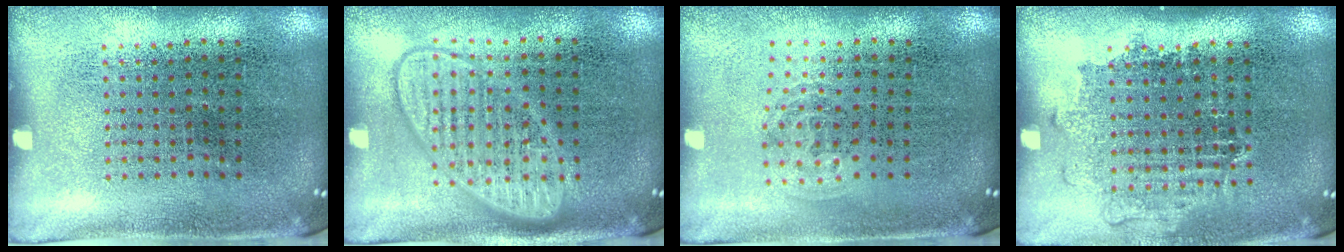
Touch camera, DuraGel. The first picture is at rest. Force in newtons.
{"total": 2.7, "press": 2.7, "slide": 0.4}
{"total": 1.0, "press": 0.6, "slide": 0.8}
{"total": 1.1, "press": 1.0, "slide": 0.5}